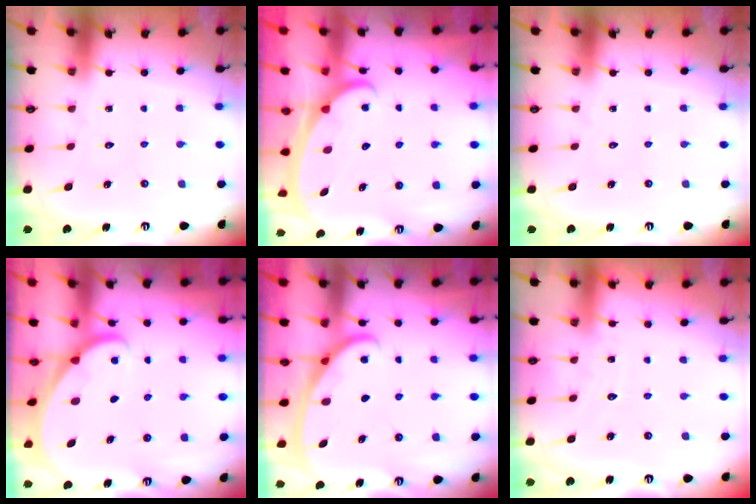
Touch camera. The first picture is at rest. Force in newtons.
{"total": 2.3, "press": 2.3, "slide": 0.3}
{"total": 0.0}
{"total": 1.9, "press": 1.9, "slide": 0.1}
{"total": 3.0, "press": 3.0, "slide": 0.4}
{"total": 3.2, "press": 3.2, "slide": 0.4}